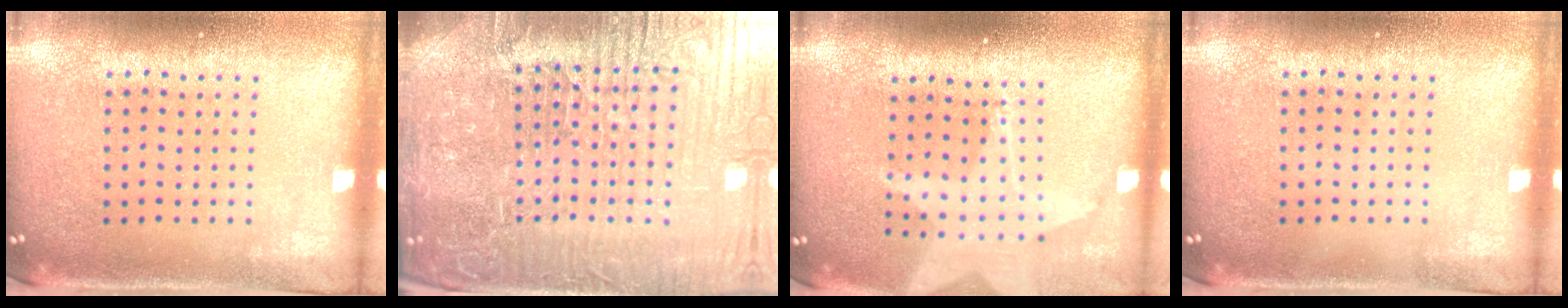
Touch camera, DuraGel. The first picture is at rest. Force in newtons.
{"total": 7.6, "press": 6.8, "slide": 3.4}
{"total": 1.8, "press": 1.5, "slide": 1.0}
{"total": 0.0}